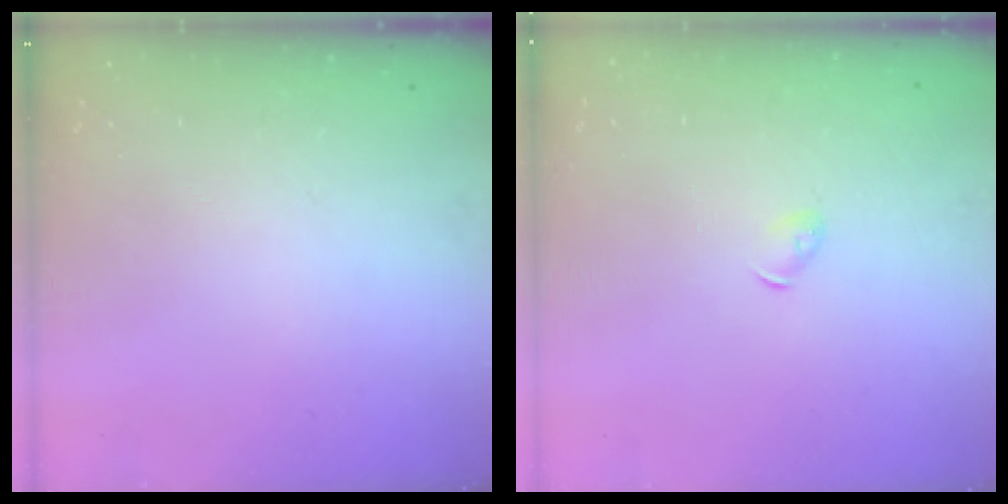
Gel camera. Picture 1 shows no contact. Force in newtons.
{"total": 3.4, "press": 3.3, "slide": 0.8}